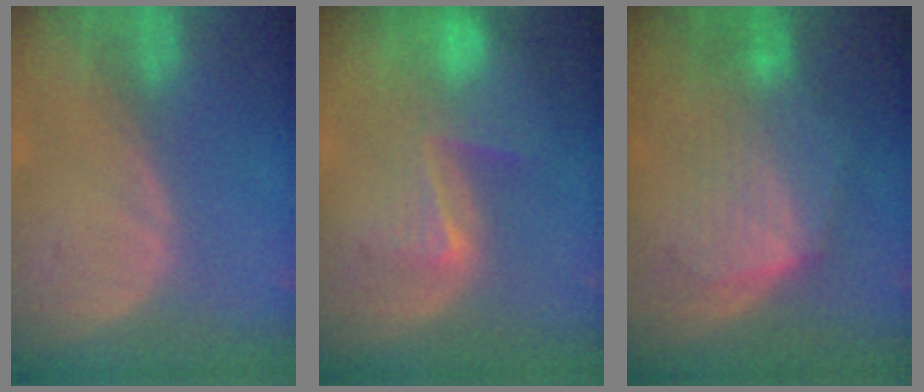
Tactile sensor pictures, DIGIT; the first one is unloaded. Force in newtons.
{"total": 8.2, "press": 7.1, "slide": 4.1}
{"total": 6.7, "press": 6.7, "slide": 0.7}